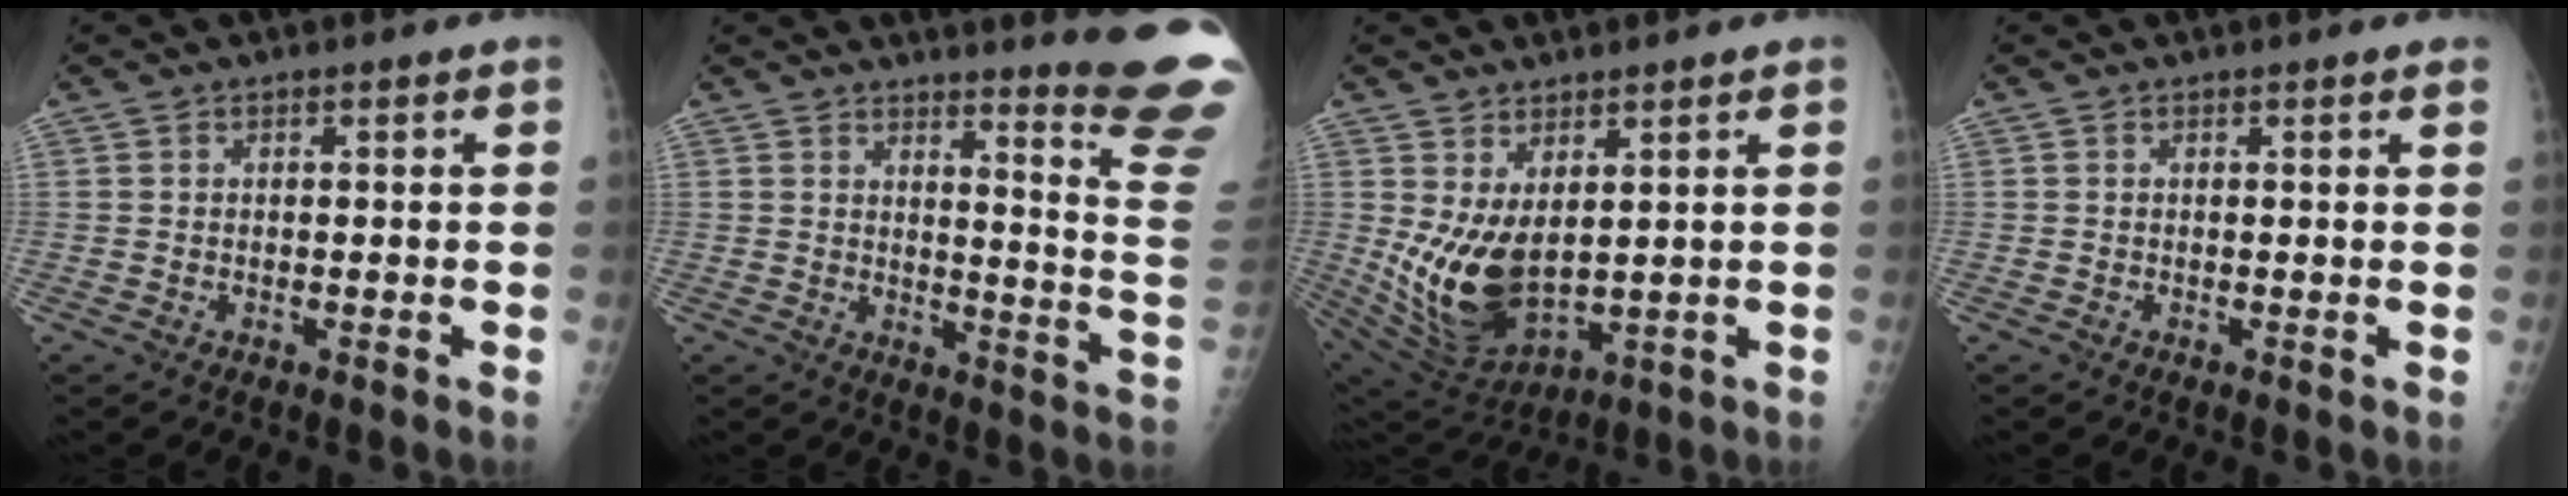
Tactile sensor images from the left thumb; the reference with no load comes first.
{"total": 16.3, "force": [14.3, -0.6, 7.9], "torque": [-0.088, -0.177, 0.163]}
{"total": 11.9, "force": [2.5, 6.2, 9.9], "torque": [-0.174, -0.035, 0.074]}
{"total": 1.0, "force": [0.9, 0.0, 0.5], "torque": [-0.014, -0.001, 0.008]}